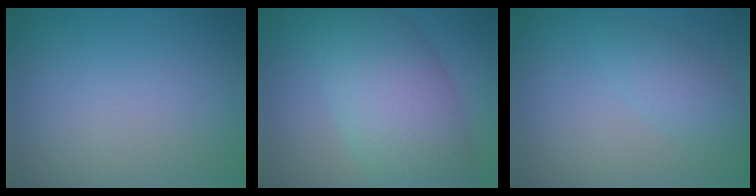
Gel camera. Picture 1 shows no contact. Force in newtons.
{"total": 8.2, "press": 8.2, "slide": 0.3}
{"total": 2.5, "press": 2.5, "slide": 0.1}